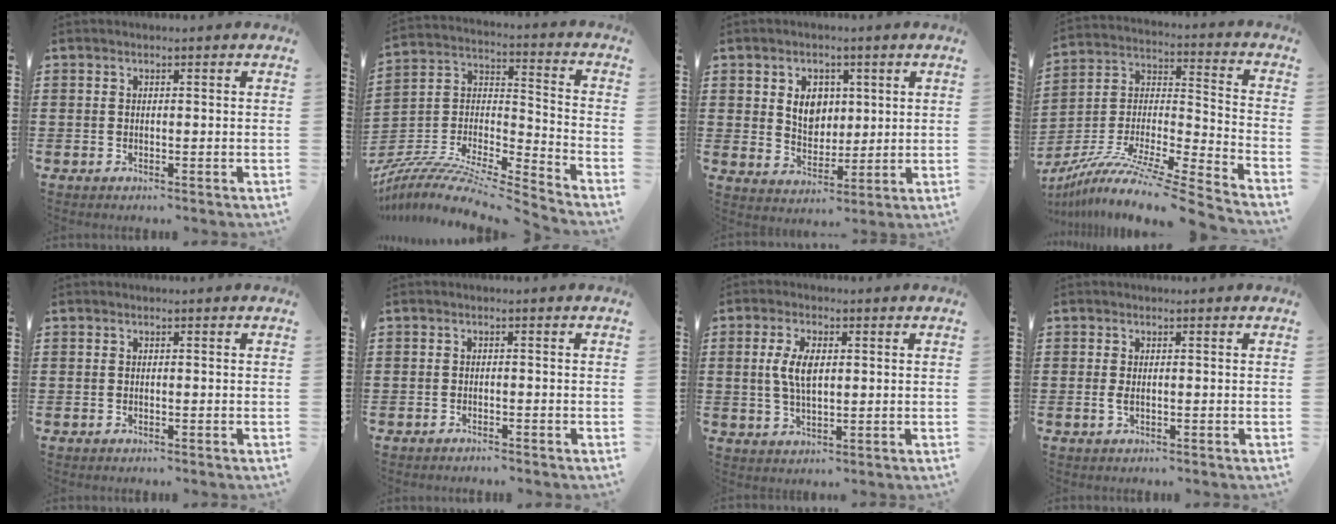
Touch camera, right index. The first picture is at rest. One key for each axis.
{"total": 8.2, "fx": -7.3, "fy": 1.4, "fz": 3.6, "tx": -0.073, "ty": 0.000, "tz": -0.150}
{"total": 5.5, "fx": 1.5, "fy": 4.3, "fz": 3.1, "tx": -0.061, "ty": 0.008, "tz": 0.020}
{"total": 11.3, "fx": -9.5, "fy": 0.3, "fz": 6.1, "tx": -0.110, "ty": 0.006, "tz": -0.187}
{"total": 0.0}
{"total": 0.8, "fx": -0.8, "fy": 0.1, "fz": 0.0, "tx": -0.002, "ty": 0.002, "tz": -0.016}
{"total": 5.6, "fx": 0.7, "fy": 2.4, "fz": 4.9, "tx": -0.115, "ty": 0.004, "tz": 0.006}
{"total": 1.1, "fx": 0.0, "fy": 0.4, "fz": 1.0, "tx": -0.027, "ty": -0.002, "tz": -0.003}